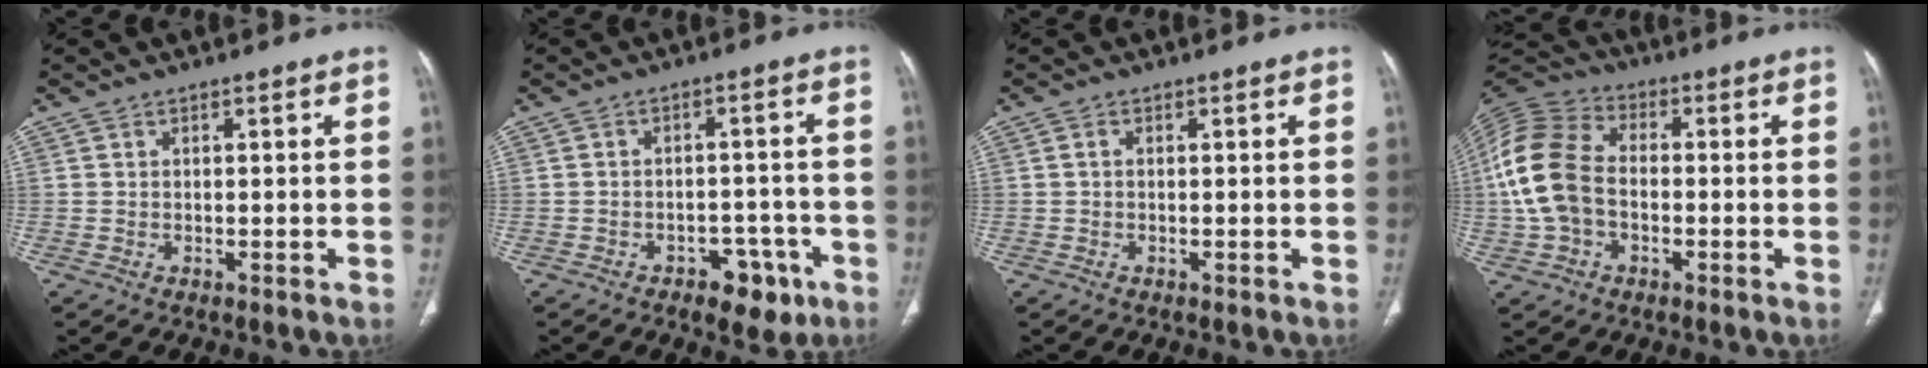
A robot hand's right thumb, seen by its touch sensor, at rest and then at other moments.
{"total": 7.0, "force": [-3.9, 4.2, 4.0], "torque": [-0.024, 0.029, -0.049]}
{"total": 0.8, "force": [0.0, 0.5, 0.5], "torque": [-0.010, 0.001, -0.002]}
{"total": 14.5, "force": [-1.1, 10.2, 10.2], "torque": [-0.216, 0.034, -0.028]}